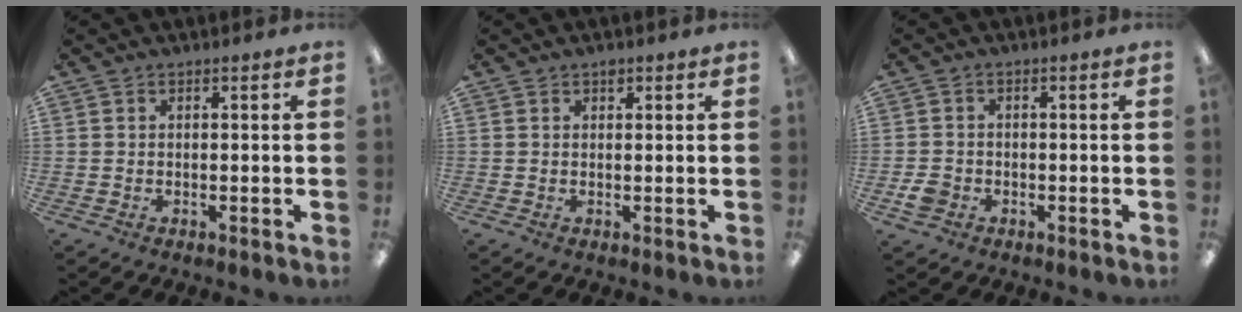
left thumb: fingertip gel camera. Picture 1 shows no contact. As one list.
[{"total": 1.5, "force": [1.0, 0.9, 0.7], "torque": [-0.007, -0.002, 0.017]}, {"total": 3.3, "force": [-1.2, 2.8, 1.3], "torque": [-0.026, 0.004, -0.024]}]